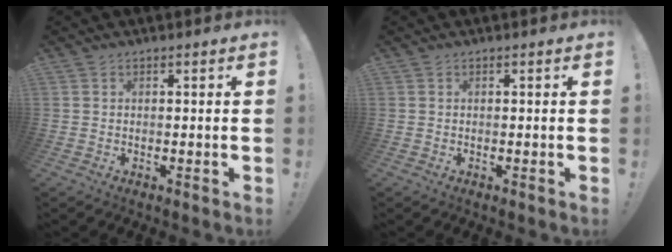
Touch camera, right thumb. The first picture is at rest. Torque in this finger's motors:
{"motor_torque": [0.00, 0.00, 0.00, 0.00, 0.00]}